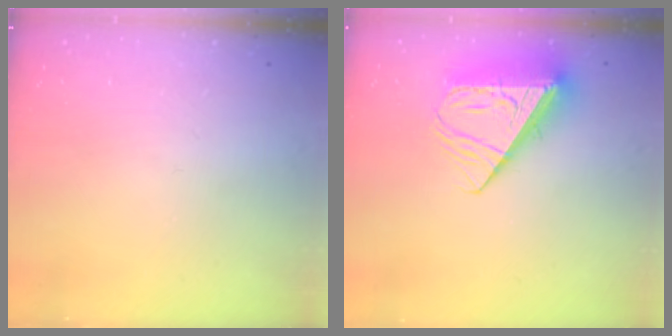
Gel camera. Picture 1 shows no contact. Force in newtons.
{"total": 12.8, "press": 12.7, "slide": 1.8}